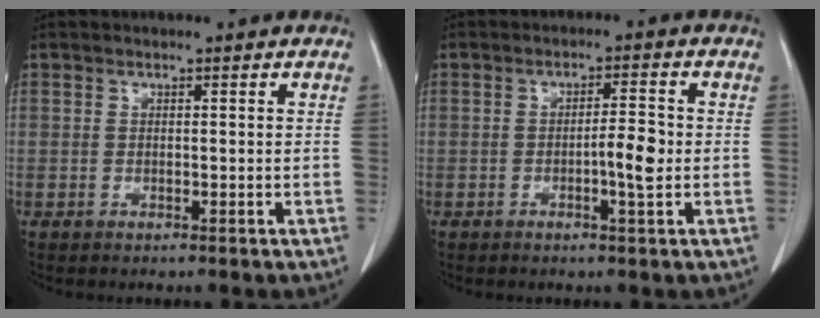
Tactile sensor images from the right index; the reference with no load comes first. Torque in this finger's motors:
{"motor_torque": [0.17, 0.00, 0.06, 0.06]}